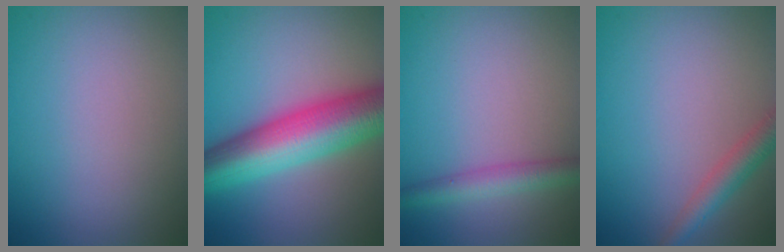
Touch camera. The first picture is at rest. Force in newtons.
{"total": 10.6, "press": 10.6, "slide": 0.1}
{"total": 2.9, "press": 2.9, "slide": 0.1}
{"total": 2.8, "press": 2.8, "slide": 0.2}